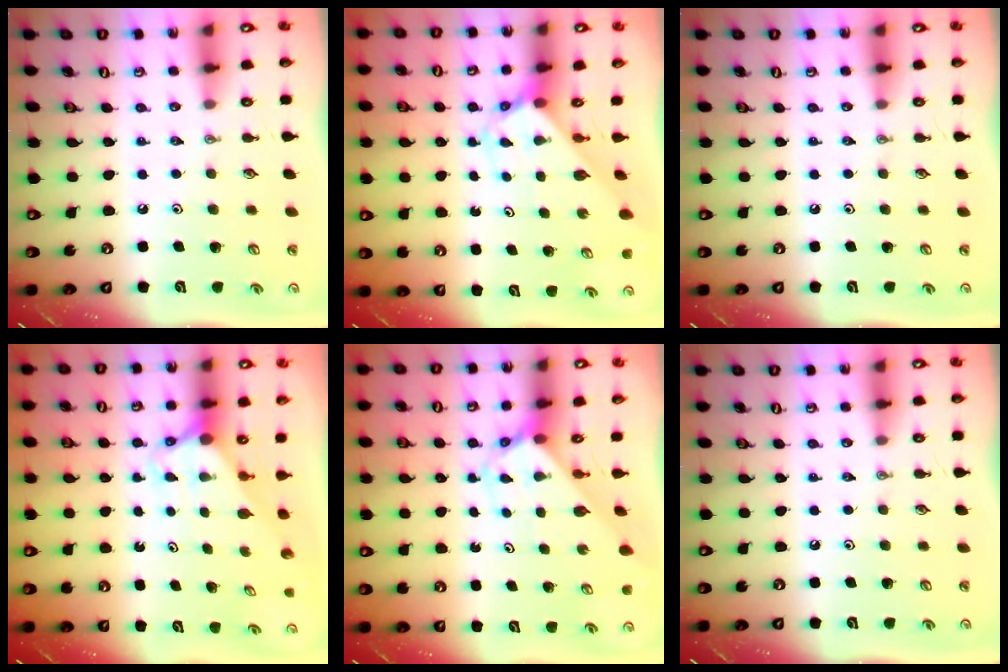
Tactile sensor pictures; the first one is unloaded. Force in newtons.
{"total": 2.7, "press": 2.7, "slide": 0.1}
{"total": 0.0}
{"total": 2.9, "press": 2.9, "slide": 0.0}
{"total": 2.7, "press": 2.7, "slide": 0.1}
{"total": 0.0}